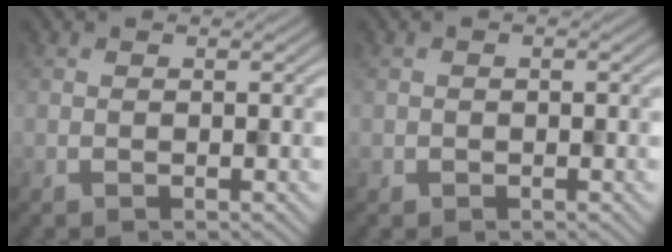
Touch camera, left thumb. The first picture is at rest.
{"total": 0.6, "force": [-0.1, 0.5, -0.2], "torque": [0.003, -0.001, -0.001]}